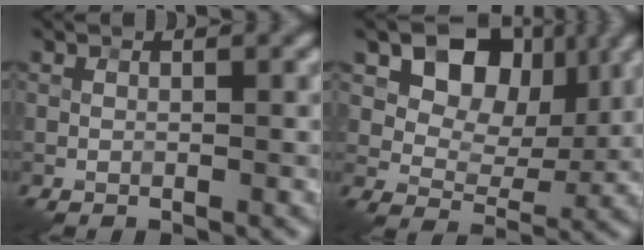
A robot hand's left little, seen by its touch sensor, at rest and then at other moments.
{"total": 8.7, "force": [3.6, 6.1, 5.0], "torque": [-0.073, -0.003, 0.046]}